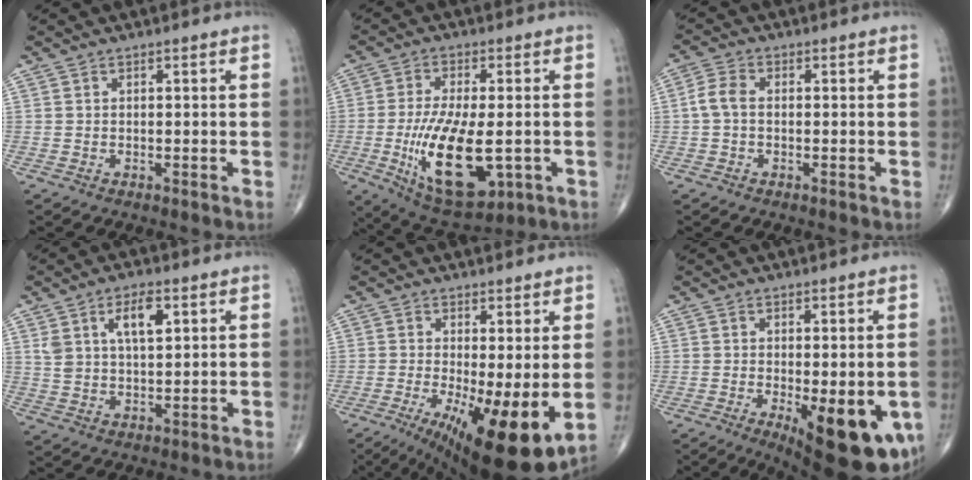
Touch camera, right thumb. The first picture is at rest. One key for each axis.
{"total": 17.2, "fx": -3.5, "fy": 7.3, "fz": 15.2, "tx": -0.270, "ty": -0.016, "tz": -0.042}
{"total": 3.8, "fx": -0.2, "fy": 2.4, "fz": 2.9, "tx": -0.062, "ty": 0.010, "tz": -0.011}
{"total": 7.4, "fx": 3.1, "fy": 3.3, "fz": 5.8, "tx": -0.096, "ty": -0.010, "tz": 0.059}
{"total": 14.7, "fx": -2.9, "fy": 4.1, "fz": 13.8, "tx": -0.206, "ty": -0.022, "tz": -0.028}
{"total": 15.5, "fx": -5.0, "fy": 5.3, "fz": 13.7, "tx": -0.147, "ty": -0.021, "tz": -0.056}